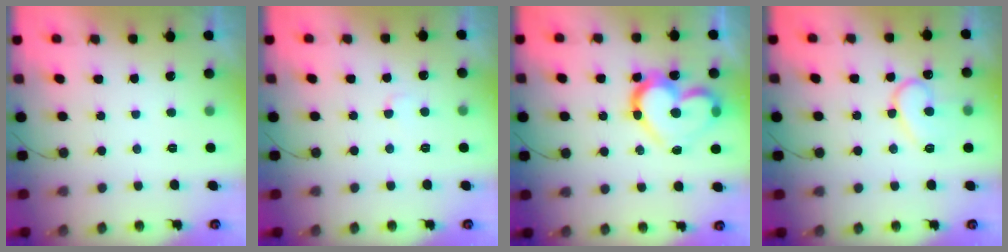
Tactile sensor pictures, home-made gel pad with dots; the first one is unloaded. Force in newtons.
{"total": 2.9, "press": 2.9, "slide": 0.2}
{"total": 17.4, "press": 17.3, "slide": 2.0}
{"total": 11.7, "press": 11.7, "slide": 1.1}